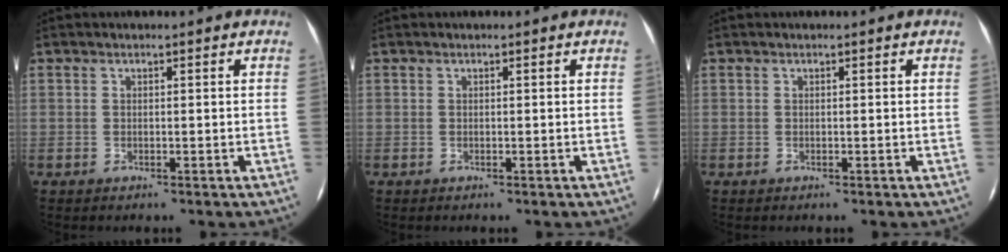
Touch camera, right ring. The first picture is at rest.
{"total": 0.0}
{"total": 0.0}